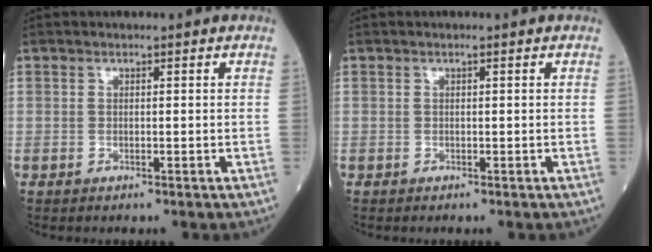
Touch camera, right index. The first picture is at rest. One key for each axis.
{"total": 0.0}